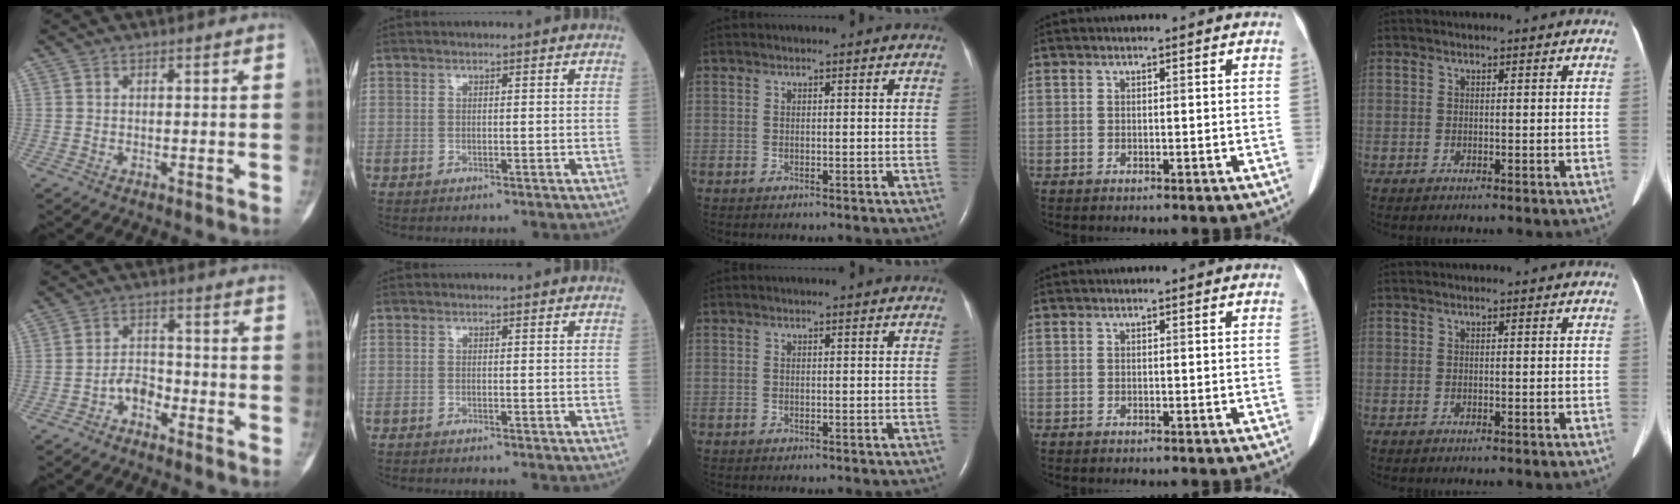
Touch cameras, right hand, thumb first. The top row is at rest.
{"thumb": {"total": 4.1, "force": [-2.6, 2.5, 2.0], "torque": [-0.022, 0.026, -0.052]}}